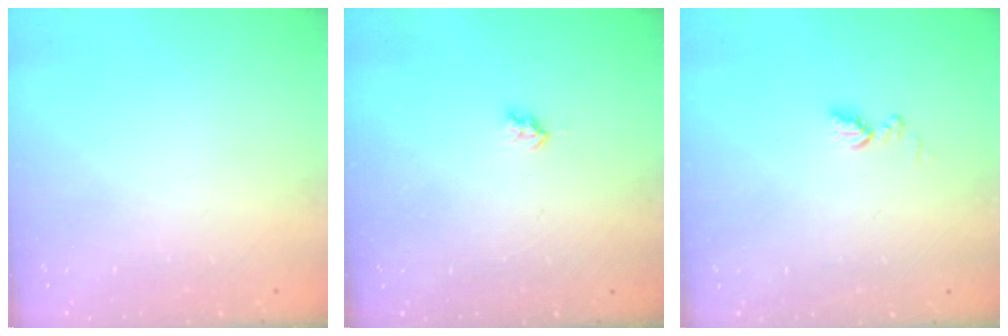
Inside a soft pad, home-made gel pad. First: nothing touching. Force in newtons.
{"total": 2.6, "press": 2.5, "slide": 0.4}
{"total": 6.9, "press": 6.8, "slide": 0.8}